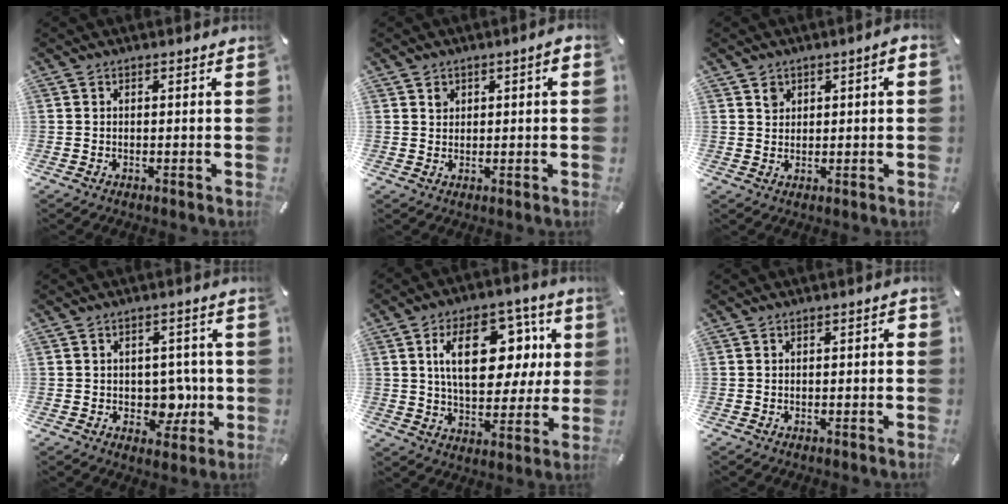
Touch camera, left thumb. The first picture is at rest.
{"total": 2.1, "force": [0.9, 1.7, 1.0], "torque": [-0.007, -0.001, 0.010]}
{"total": 2.4, "force": [1.1, 2.0, 0.9], "torque": [-0.005, 0.000, 0.014]}
{"total": 6.9, "force": [-0.5, 5.6, 4.0], "torque": [-0.032, -0.001, -0.011]}
{"total": 17.9, "force": [5.5, 10.9, 13.1], "torque": [-0.198, 0.003, 0.092]}
{"total": 1.4, "force": [-0.6, 0.7, 1.0], "torque": [-0.018, 0.006, -0.013]}